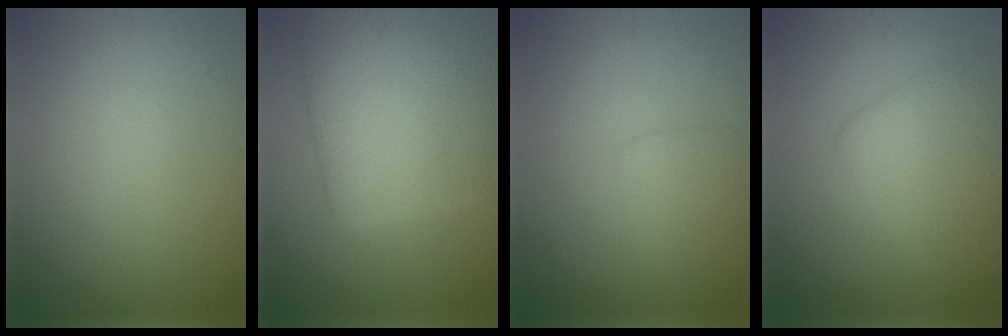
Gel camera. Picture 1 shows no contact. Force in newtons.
{"total": 10.5, "press": 10.5, "slide": 0.4}
{"total": 2.2, "press": 2.2, "slide": 0.1}
{"total": 4.8, "press": 4.8, "slide": 0.3}